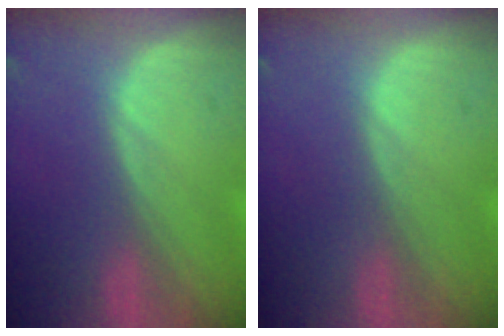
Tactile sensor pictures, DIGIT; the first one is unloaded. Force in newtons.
{"total": 0.0}